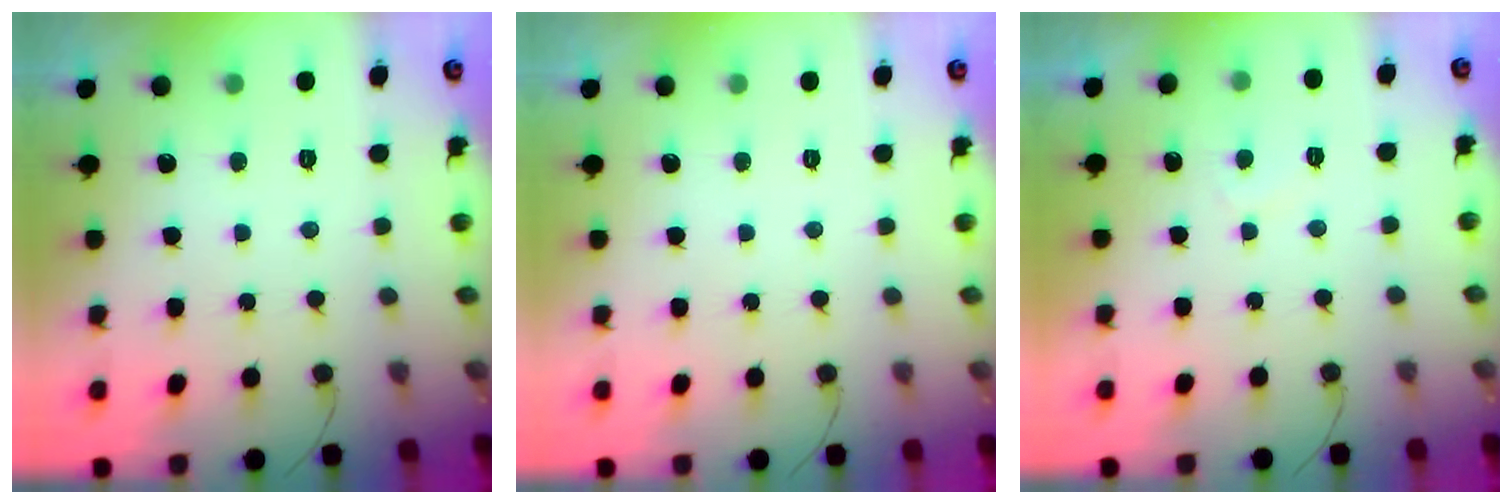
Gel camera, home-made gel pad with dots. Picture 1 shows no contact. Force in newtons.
{"total": 0.0}
{"total": 2.1, "press": 2.0, "slide": 0.6}